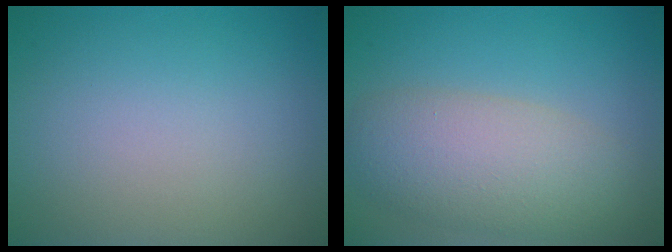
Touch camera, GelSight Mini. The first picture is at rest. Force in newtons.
{"total": 6.3, "press": 6.3, "slide": 0.4}